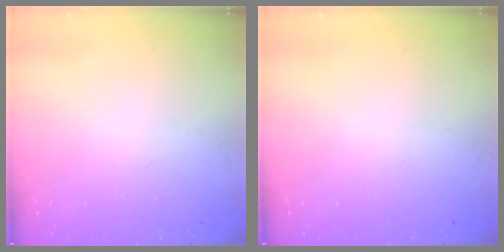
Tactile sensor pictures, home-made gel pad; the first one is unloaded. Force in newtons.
{"total": 0.0}